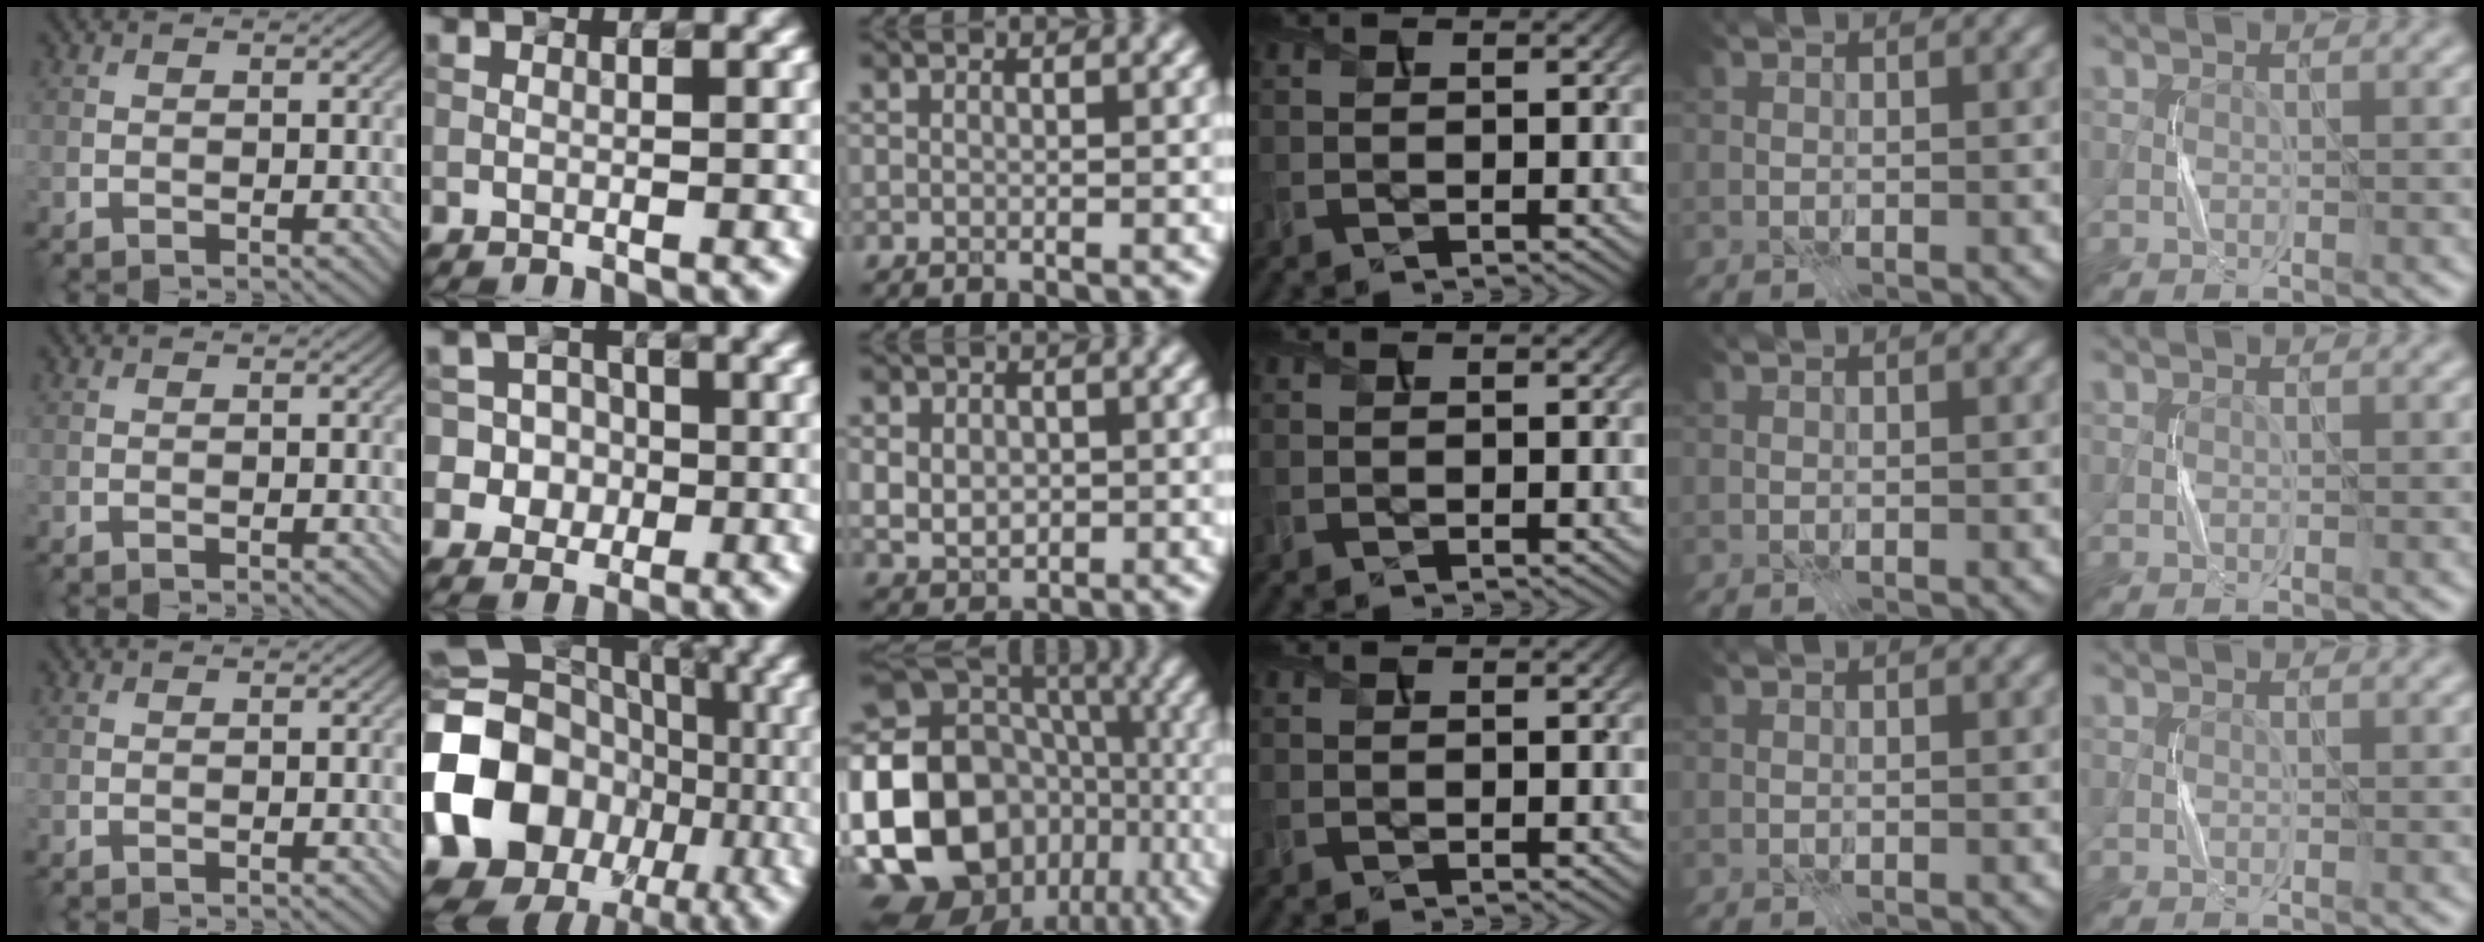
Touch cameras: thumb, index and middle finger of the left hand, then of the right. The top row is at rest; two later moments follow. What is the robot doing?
{"motion": "press", "object": "gel pad"}